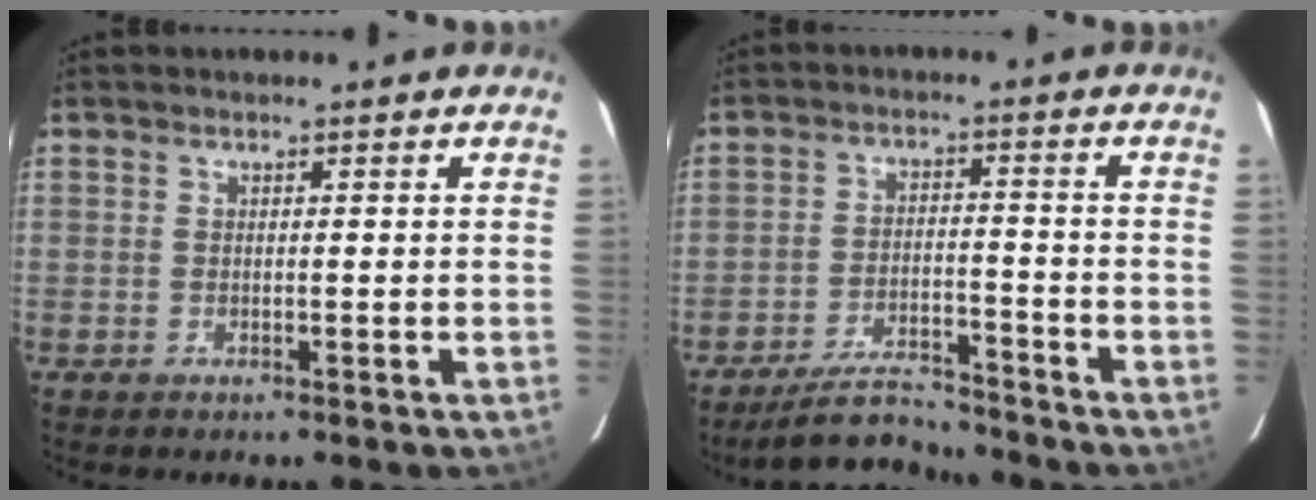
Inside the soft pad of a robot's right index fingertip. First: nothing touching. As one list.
[{"total": 7.2, "force": [-6.9, 1.5, 1.4], "torque": [-0.026, -0.004, -0.118]}]